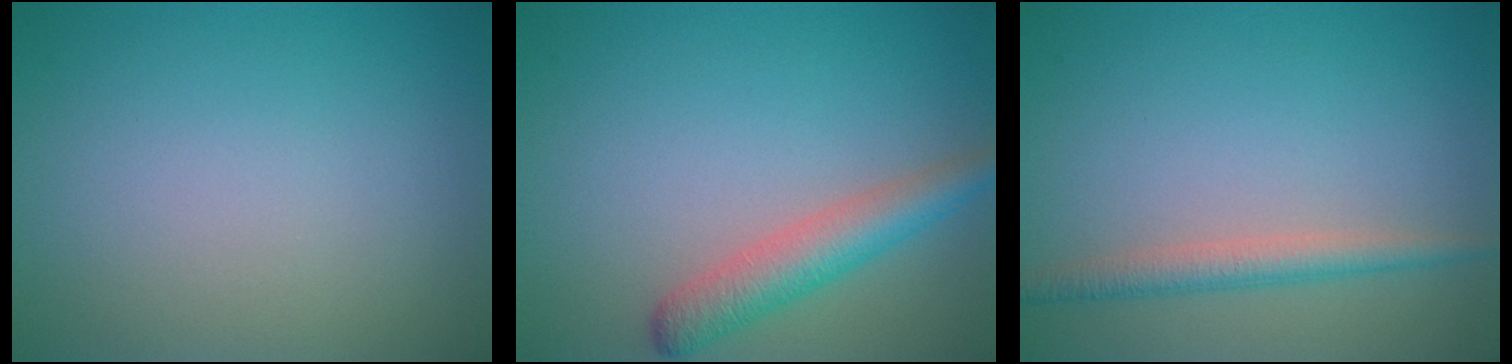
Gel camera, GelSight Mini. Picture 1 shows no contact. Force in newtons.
{"total": 3.8, "press": 3.8, "slide": 0.2}
{"total": 2.4, "press": 2.4, "slide": 0.1}